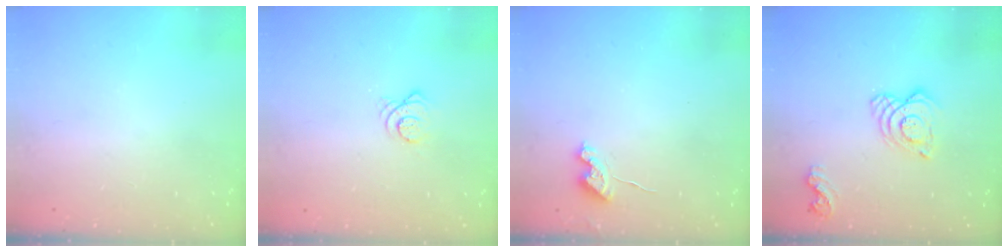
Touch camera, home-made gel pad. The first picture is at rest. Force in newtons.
{"total": 3.5, "press": 3.5, "slide": 0.1}
{"total": 5.0, "press": 4.9, "slide": 0.6}
{"total": 11.1, "press": 11.1, "slide": 1.1}